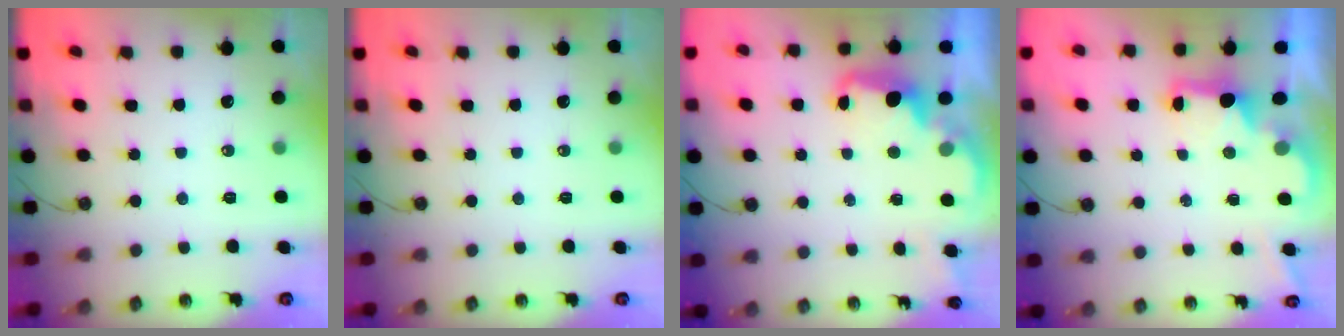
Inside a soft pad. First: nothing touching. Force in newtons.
{"total": 0.0}
{"total": 2.6, "press": 2.5, "slide": 0.7}
{"total": 2.0, "press": 1.9, "slide": 0.7}